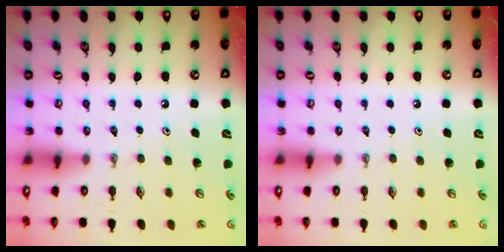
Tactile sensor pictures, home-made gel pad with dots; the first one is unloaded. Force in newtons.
{"total": 0.0}